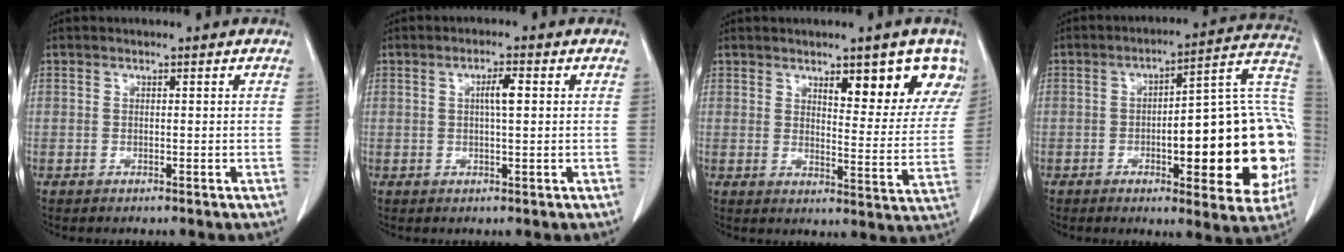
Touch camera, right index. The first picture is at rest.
{"total": 2.8, "force": [0.5, 0.3, 2.8], "torque": [-0.051, 0.003, 0.010]}
{"total": 10.4, "force": [6.4, 3.1, 7.5], "torque": [-0.076, -0.009, 0.082]}
{"total": 23.7, "force": [-3.2, 5.6, 22.9], "torque": [-0.228, 0.037, -0.031]}